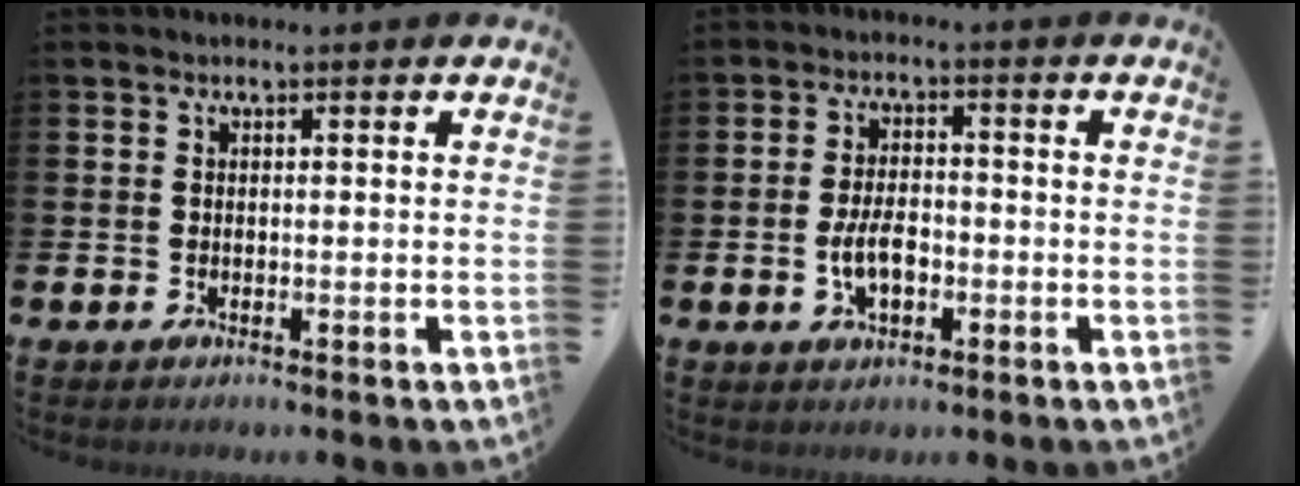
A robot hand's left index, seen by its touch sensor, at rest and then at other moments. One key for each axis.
{"total": 4.5, "fx": -1.1, "fy": 2.4, "fz": 3.7, "tx": -0.053, "ty": 0.002, "tz": -0.021}